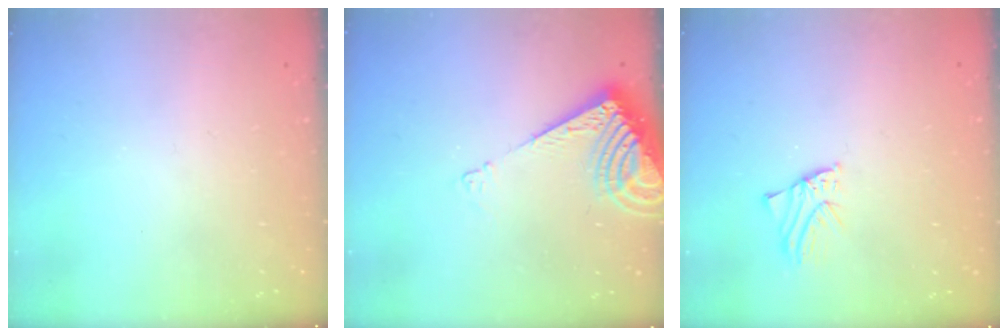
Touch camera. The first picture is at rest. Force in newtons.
{"total": 9.0, "press": 8.9, "slide": 1.0}
{"total": 1.2, "press": 1.2, "slide": 0.0}